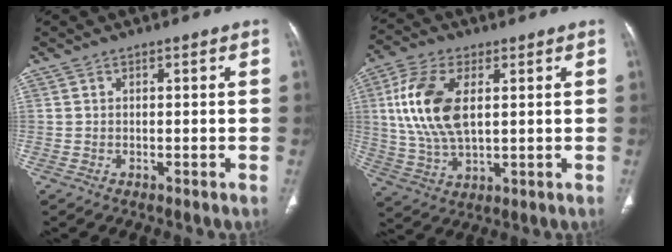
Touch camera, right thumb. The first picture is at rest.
{"total": 13.7, "force": [2.9, 7.3, 11.3], "torque": [-0.237, -0.003, 0.059]}